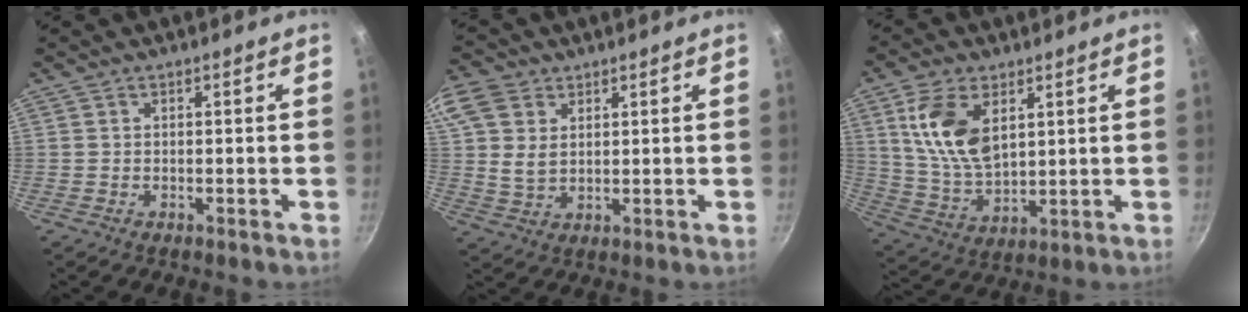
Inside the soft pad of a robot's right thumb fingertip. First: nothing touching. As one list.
[{"total": 10.0, "force": [3.9, 7.2, 5.8], "torque": [-0.112, -0.004, 0.073]}, {"total": 13.2, "force": [4.5, 7.5, 9.9], "torque": [-0.179, -0.025, 0.097]}]